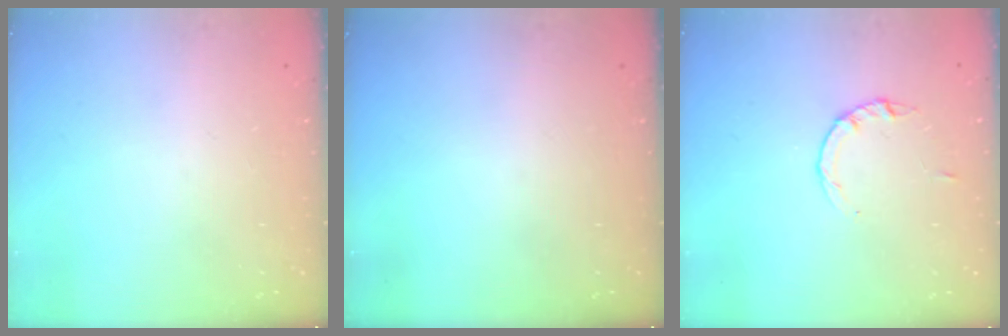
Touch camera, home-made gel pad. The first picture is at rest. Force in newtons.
{"total": 0.0}
{"total": 2.8, "press": 2.8, "slide": 0.4}